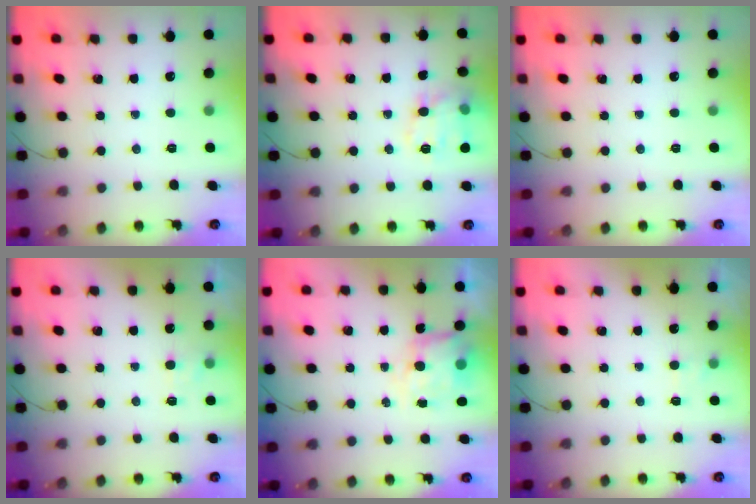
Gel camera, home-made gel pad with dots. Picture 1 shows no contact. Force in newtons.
{"total": 12.7, "press": 12.7, "slide": 0.5}
{"total": 0.0}
{"total": 2.1, "press": 1.6, "slide": 1.3}
{"total": 8.8, "press": 8.6, "slide": 1.8}
{"total": 1.4, "press": 1.0, "slide": 1.0}